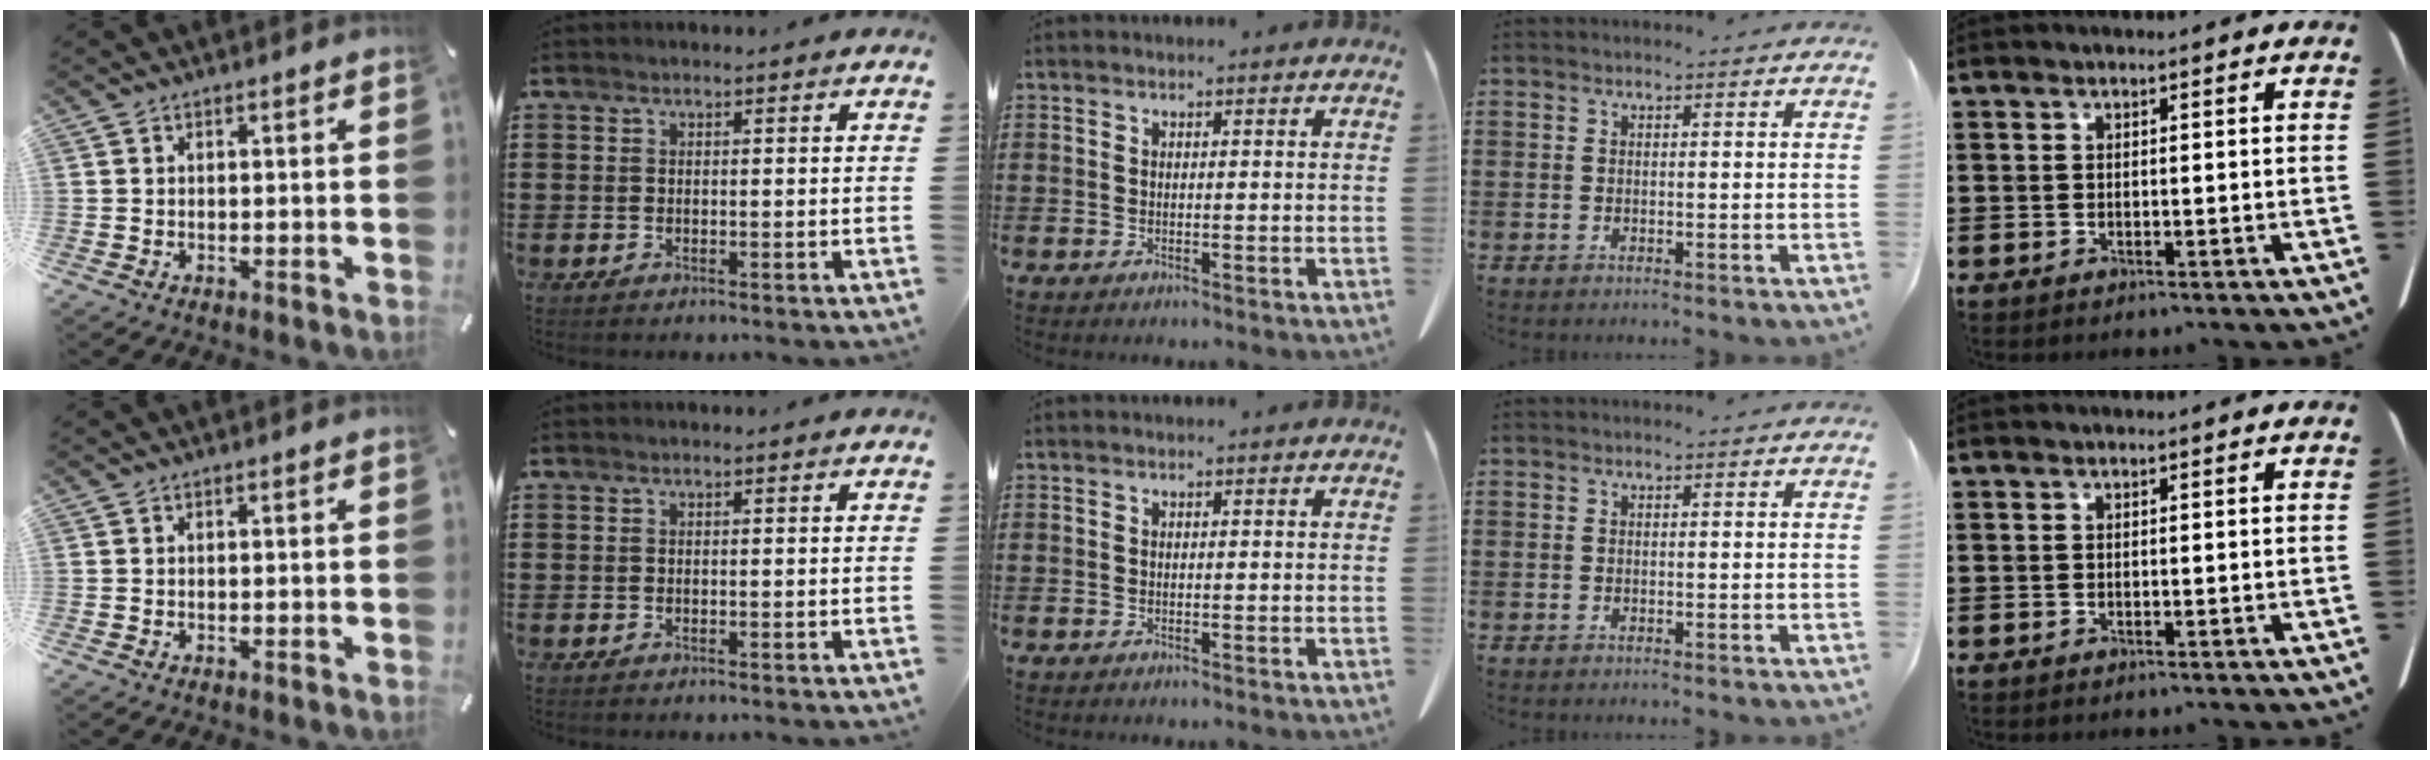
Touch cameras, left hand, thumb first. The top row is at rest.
{}